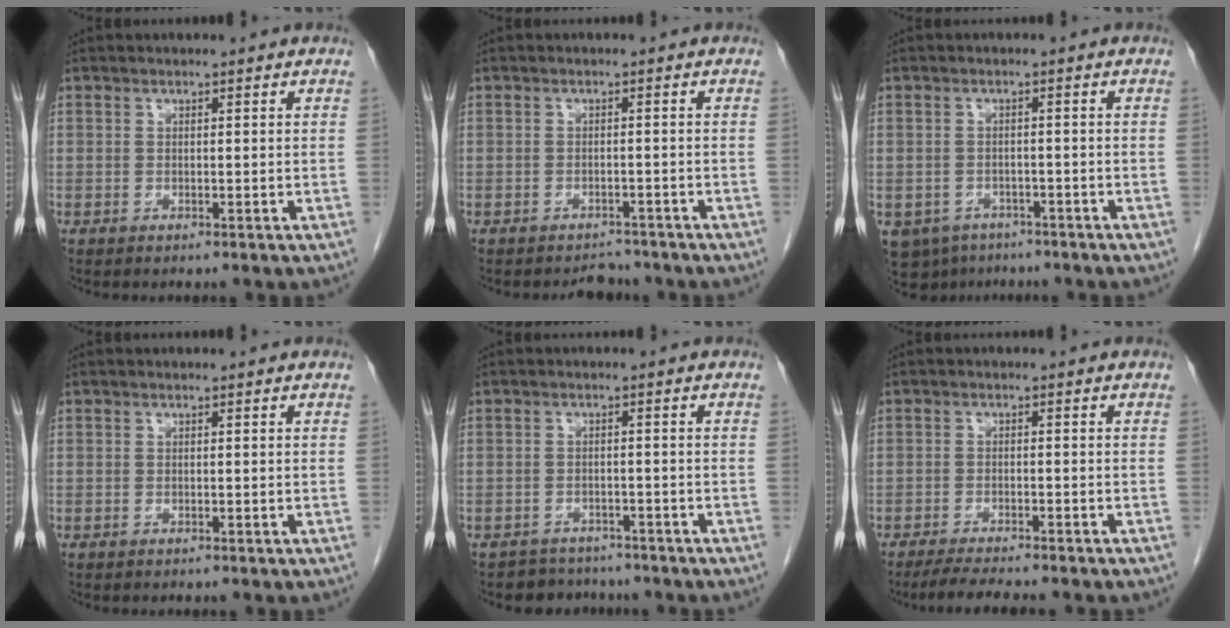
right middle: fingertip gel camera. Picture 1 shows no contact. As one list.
[{"total": 2.6, "force": [-2.4, 0.9, -0.3], "torque": [-0.002, -0.003, -0.034]}, {"total": 7.5, "force": [-5.1, 5.3, 1.5], "torque": [-0.031, 0.000, -0.069]}, {"total": 0.0}, {"total": 4.6, "force": [-4.0, 2.2, -0.4], "torque": [0.009, 0.011, -0.056]}, {"total": 7.1, "force": [-6.1, 0.6, 3.5], "torque": [-0.052, -0.015, -0.094]}]